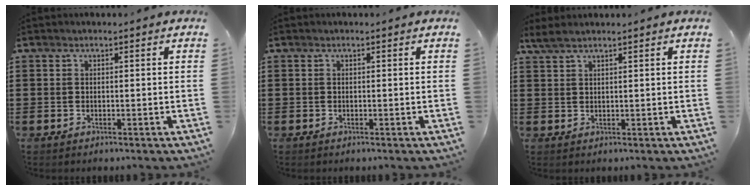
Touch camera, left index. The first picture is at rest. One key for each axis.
{"total": 0.0}
{"total": 2.0, "fx": 1.6, "fy": 0.2, "fz": 1.2, "tx": -0.026, "ty": 0.002, "tz": 0.030}